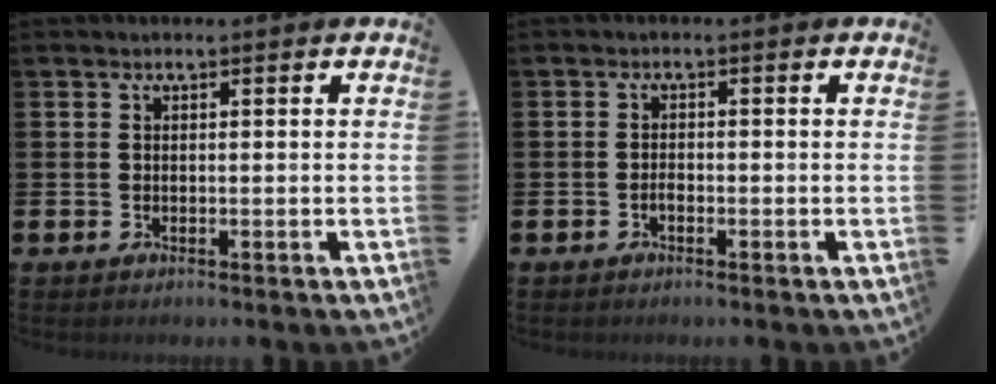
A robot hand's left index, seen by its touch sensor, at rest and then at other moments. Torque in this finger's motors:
{"motor_torque": [0.30, 0.21, 0.00, 0.00]}